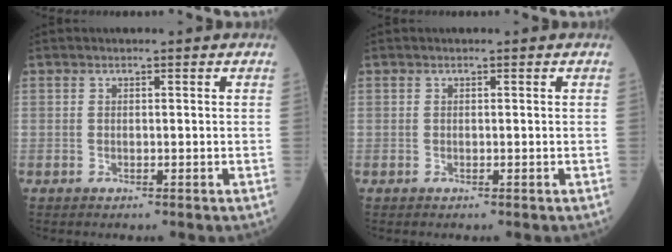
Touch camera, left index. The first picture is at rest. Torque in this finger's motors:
{"motor_torque": [0.00, 0.00, 0.00, 0.00]}